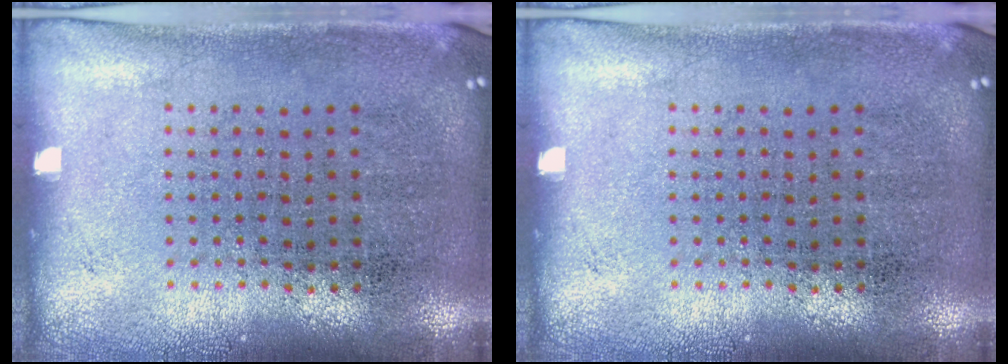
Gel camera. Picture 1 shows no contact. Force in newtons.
{"total": 0.0}